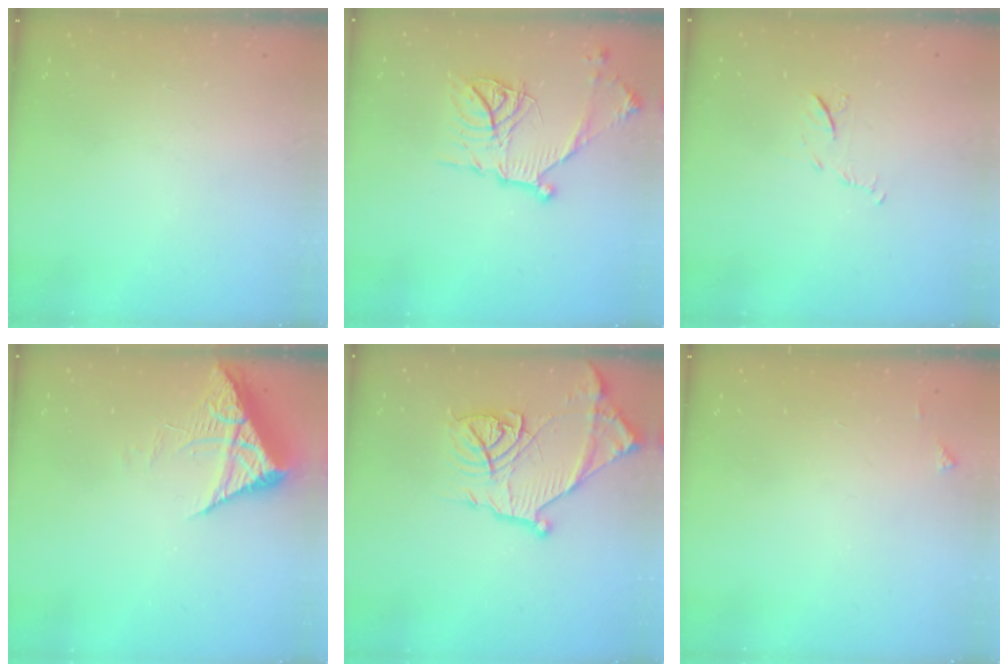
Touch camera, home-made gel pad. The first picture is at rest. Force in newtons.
{"total": 16.2, "press": 16.2, "slide": 0.4}
{"total": 6.0, "press": 6.0, "slide": 0.6}
{"total": 7.2, "press": 7.2, "slide": 0.8}
{"total": 18.2, "press": 18.2, "slide": 1.4}
{"total": 3.8, "press": 3.7, "slide": 0.6}